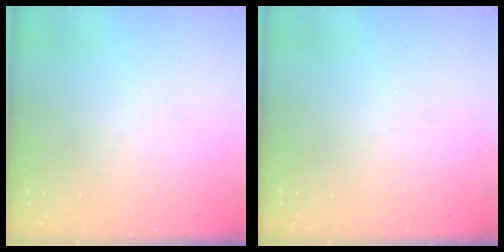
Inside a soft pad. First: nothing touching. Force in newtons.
{"total": 0.0}